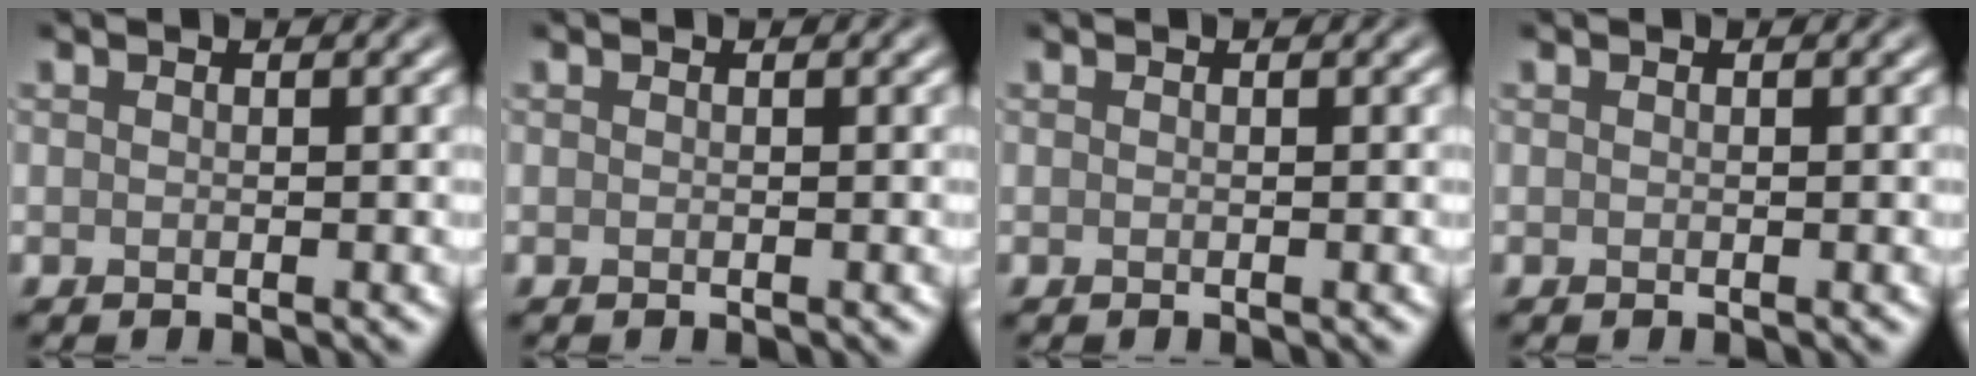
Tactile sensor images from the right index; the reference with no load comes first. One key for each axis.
{"total": 0.0}
{"total": 0.0}
{"total": 0.0}